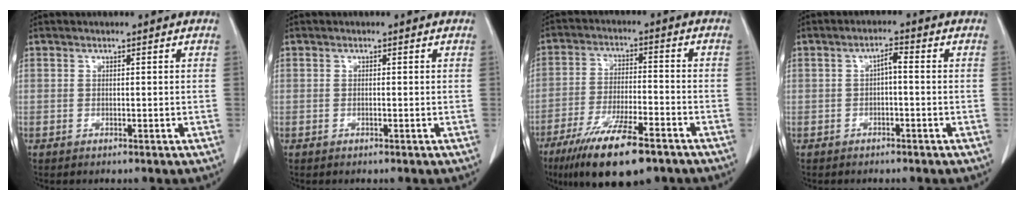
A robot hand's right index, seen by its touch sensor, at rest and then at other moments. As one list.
[{"total": 0.0}, {"total": 14.3, "force": [-9.7, 3.1, 10.1], "torque": [-0.188, -0.029, -0.166]}, {"total": 2.2, "force": [-0.3, 0.5, 2.1], "torque": [-0.036, 0.008, -0.004]}]